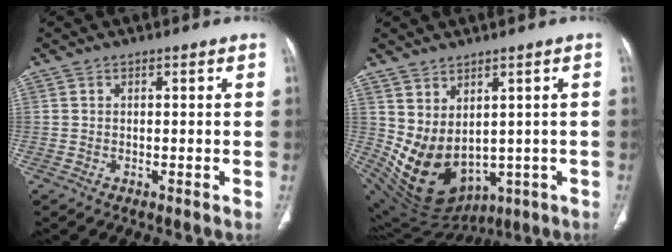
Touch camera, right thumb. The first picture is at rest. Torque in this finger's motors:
{"motor_torque": [-0.51, 1.30, 0.87, 0.86, 0.19]}